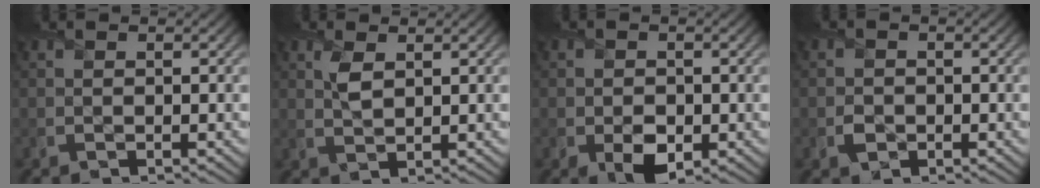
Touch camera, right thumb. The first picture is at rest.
{"total": 2.2, "force": [1.1, 1.0, 1.6], "torque": [-0.042, 0.000, 0.024]}
{"total": 3.1, "force": [-0.8, 2.4, 1.8], "torque": [-0.034, -0.013, -0.014]}
{"total": 1.4, "force": [-0.4, 1.4, 0.1], "torque": [0.003, -0.003, -0.012]}